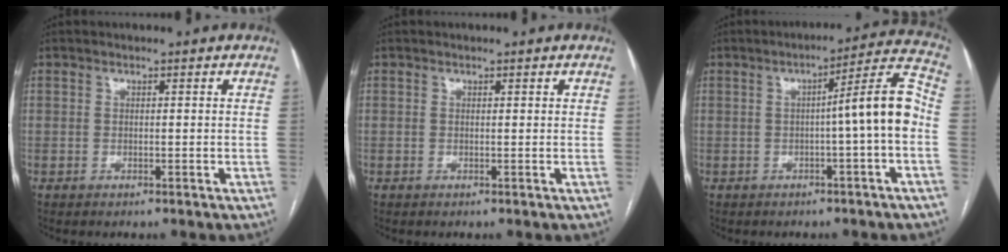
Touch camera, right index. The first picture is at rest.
{"total": 0.0}
{"total": 9.0, "force": [-1.3, -0.6, 8.9], "torque": [-0.119, 0.025, -0.020]}